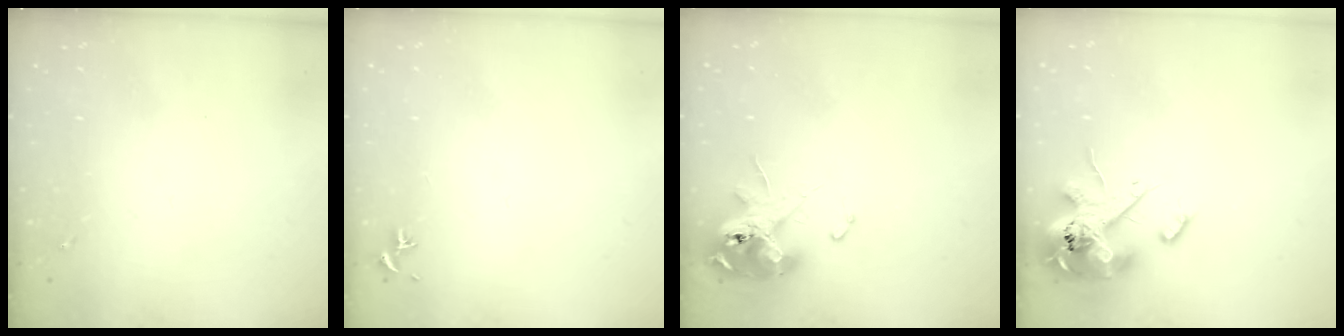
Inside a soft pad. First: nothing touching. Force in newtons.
{"total": 0.8, "press": 0.7, "slide": 0.3}
{"total": 12.4, "press": 12.2, "slide": 1.8}
{"total": 14.9, "press": 14.7, "slide": 2.6}